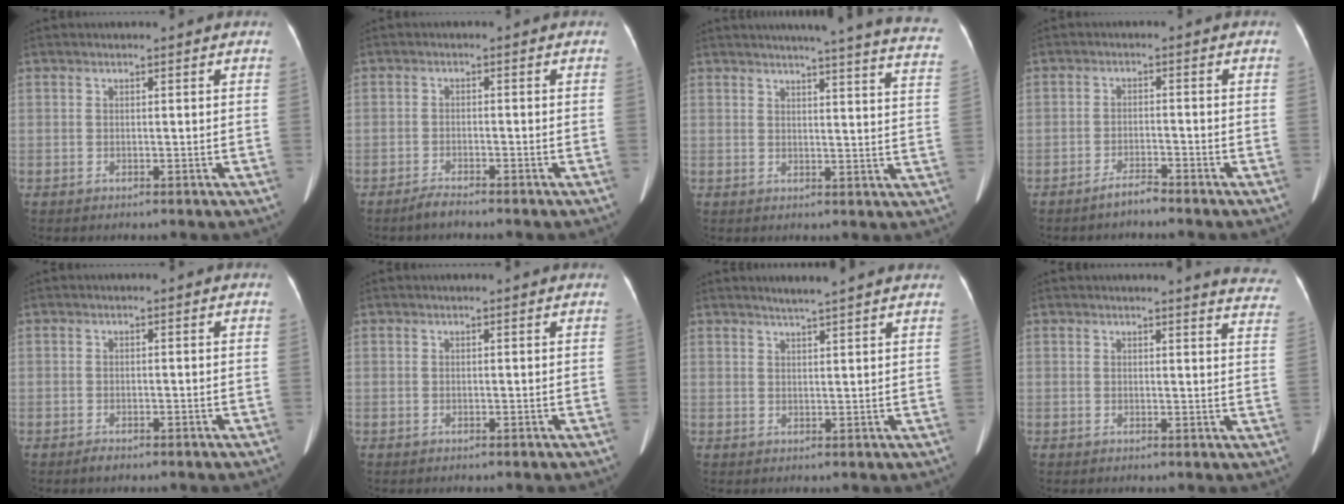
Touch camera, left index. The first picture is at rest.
{"total": 2.0, "force": [-1.9, 0.0, 0.7], "torque": [-0.024, -0.005, -0.034]}
{"total": 22.9, "force": [20.6, 0.4, 10.0], "torque": [-0.130, -0.069, 0.222]}
{"total": 2.4, "force": [-2.3, -0.1, 0.8], "torque": [-0.020, -0.006, -0.040]}
{"total": 1.1, "force": [-0.9, 0.3, 0.6], "torque": [-0.014, -0.002, -0.010]}
{"total": 1.1, "force": [1.1, -0.1, 0.3], "torque": [-0.009, 0.007, 0.014]}
{"total": 5.9, "force": [5.2, -0.4, 2.7], "torque": [-0.045, 0.014, 0.067]}
{"total": 9.9, "force": [9.7, 0.6, 2.0], "torque": [0.004, -0.071, 0.069]}